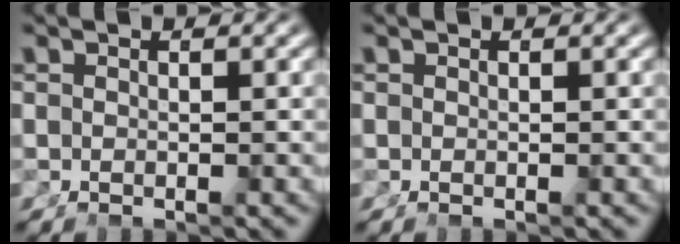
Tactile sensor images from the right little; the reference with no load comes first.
{"total": 0.0}